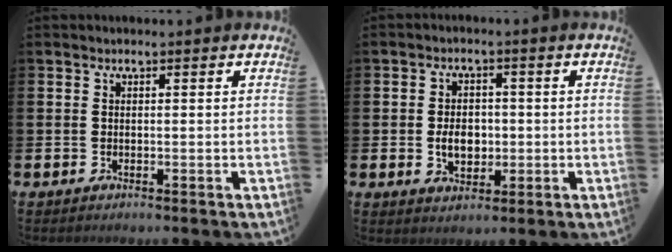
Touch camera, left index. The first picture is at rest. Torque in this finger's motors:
{"motor_torque": [0.85, -0.22, 0.48, 0.10]}